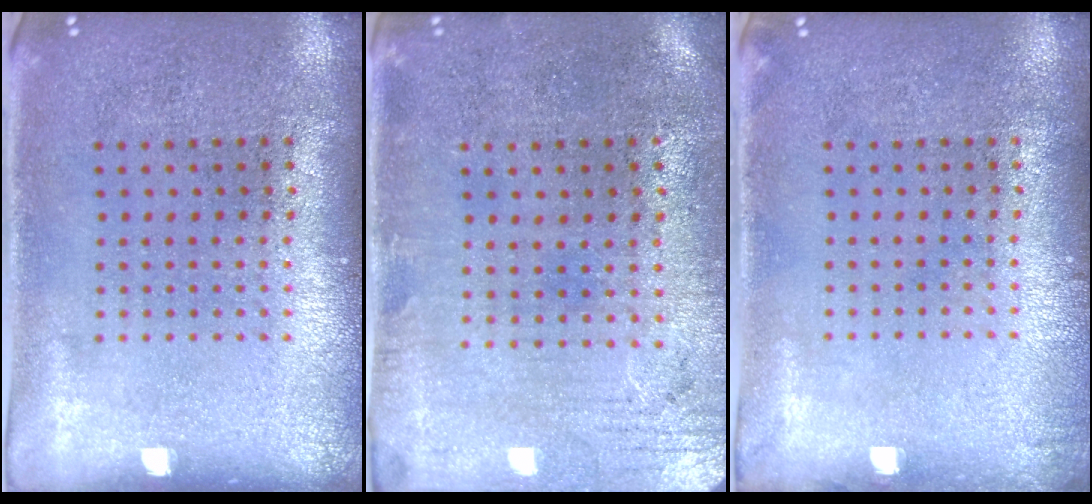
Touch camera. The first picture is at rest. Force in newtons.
{"total": 0.5, "press": 0.2, "slide": 0.5}
{"total": 0.6, "press": 0.6, "slide": 0.1}